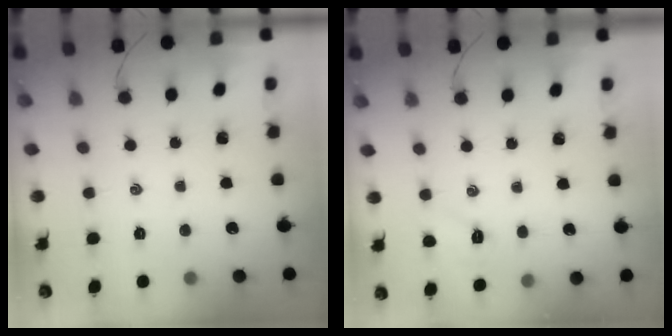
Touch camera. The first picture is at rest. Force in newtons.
{"total": 5.6, "press": 5.5, "slide": 1.1}